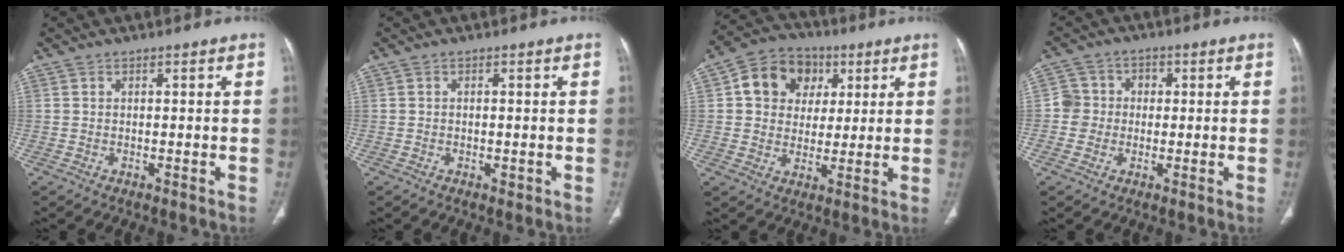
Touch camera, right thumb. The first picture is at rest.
{"total": 0.8, "force": [-0.2, 0.6, 0.6], "torque": [-0.008, -0.001, -0.002]}
{"total": 11.7, "force": [3.5, 9.8, 5.3], "torque": [-0.057, 0.000, 0.051]}
{"total": 4.9, "force": [-0.4, 4.7, 1.0], "torque": [0.010, 0.014, -0.015]}